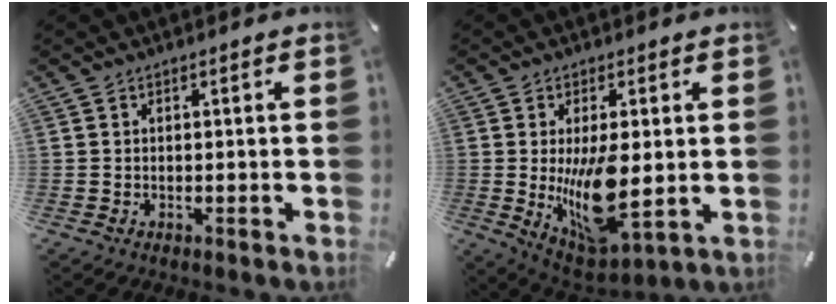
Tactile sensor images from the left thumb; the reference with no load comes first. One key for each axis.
{"total": 14.8, "fx": 0.3, "fy": 6.7, "fz": 13.3, "tx": -0.235, "ty": -0.036, "tz": 0.008}